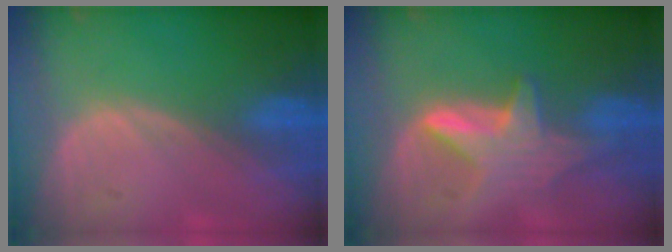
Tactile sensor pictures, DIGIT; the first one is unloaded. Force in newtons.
{"total": 6.0, "press": 6.0, "slide": 0.7}